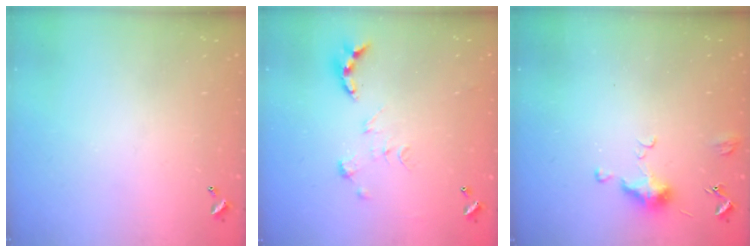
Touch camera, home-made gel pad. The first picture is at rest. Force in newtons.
{"total": 0.0}
{"total": 5.9, "press": 5.8, "slide": 0.9}